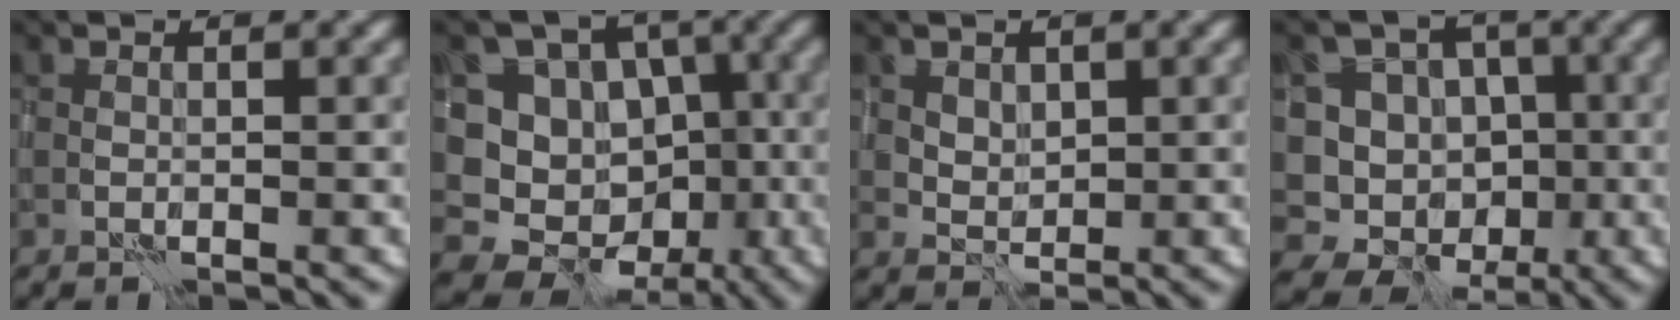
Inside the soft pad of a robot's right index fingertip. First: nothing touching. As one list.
[{"total": 13.5, "force": [-4.3, 12.1, 4.2], "torque": [-0.066, -0.016, -0.067]}, {"total": 1.6, "force": [0.8, 1.3, 0.5], "torque": [-0.008, -0.006, 0.018]}, {"total": 11.6, "force": [-3.8, 10.7, 2.6], "torque": [-0.039, -0.001, -0.074]}]